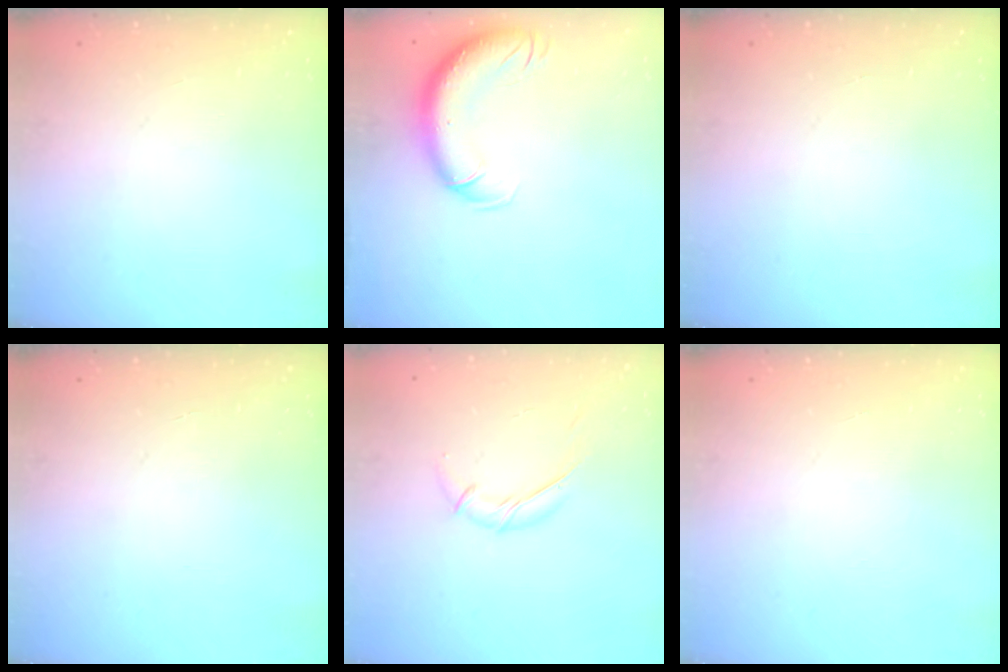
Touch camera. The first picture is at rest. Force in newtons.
{"total": 11.7, "press": 11.2, "slide": 3.2}
{"total": 0.0}
{"total": 0.0}
{"total": 7.3, "press": 7.3, "slide": 0.5}
{"total": 0.0}